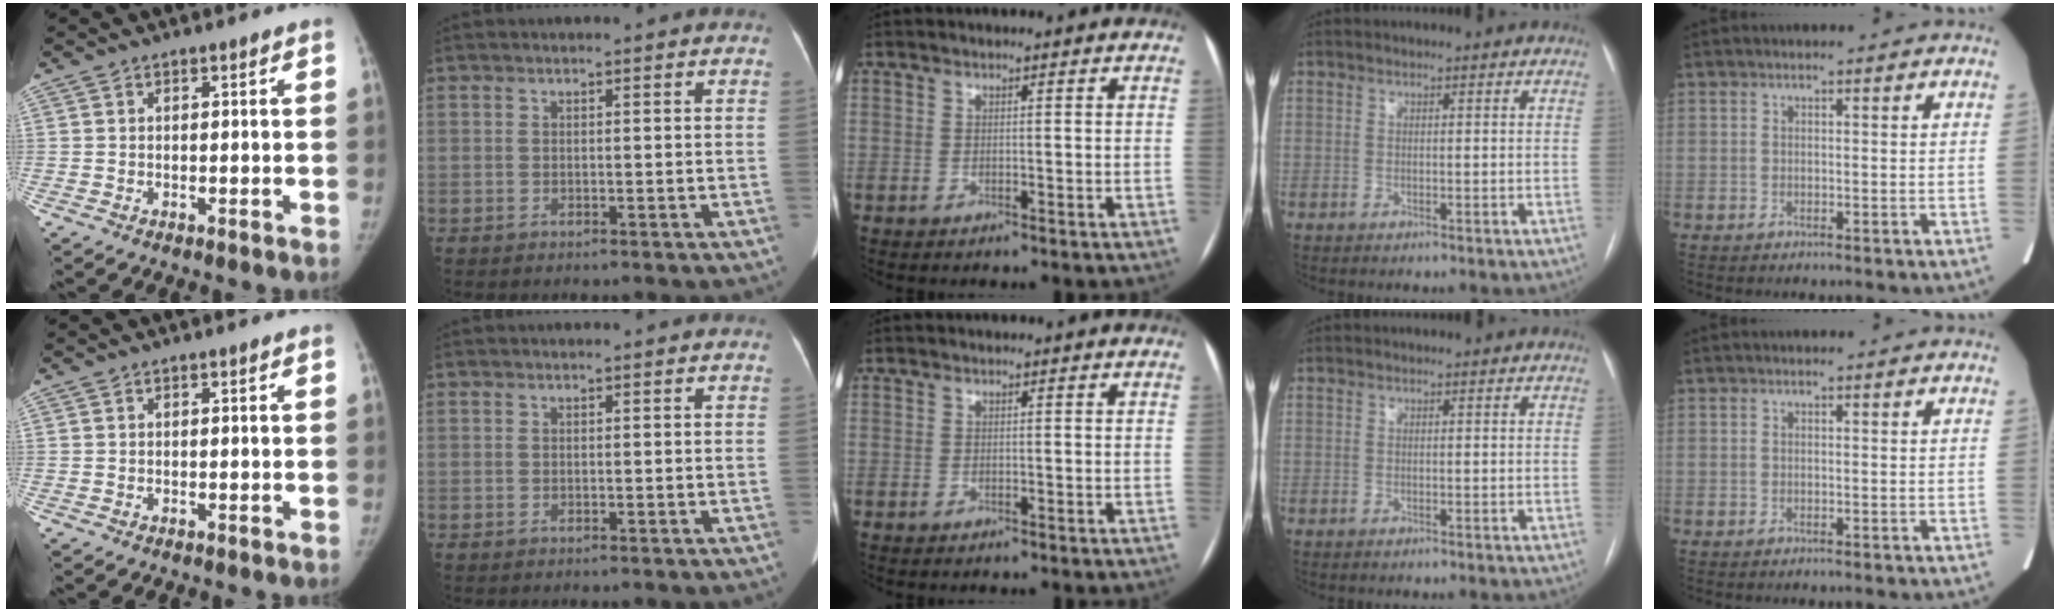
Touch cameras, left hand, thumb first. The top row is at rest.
{}